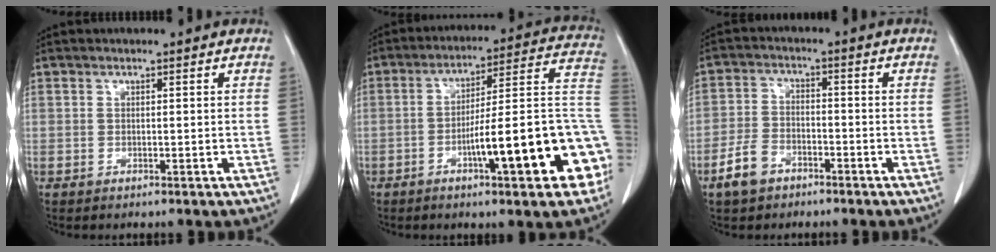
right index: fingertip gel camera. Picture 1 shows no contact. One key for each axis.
{"total": 19.4, "fx": -7.1, "fy": 2.2, "fz": 18.0, "tx": -0.183, "ty": 0.031, "tz": -0.094}
{"total": 5.8, "fx": -3.8, "fy": 3.5, "fz": 2.7, "tx": -0.066, "ty": 0.006, "tz": -0.068}